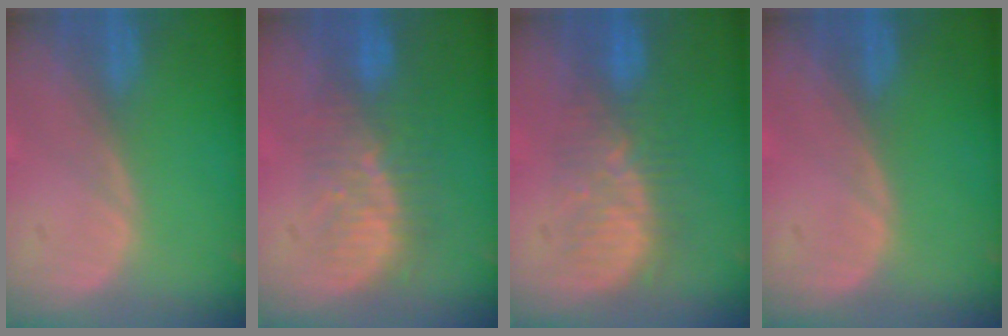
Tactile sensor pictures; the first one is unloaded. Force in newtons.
{"total": 8.5, "press": 7.8, "slide": 3.5}
{"total": 8.3, "press": 7.8, "slide": 2.8}
{"total": 0.0}